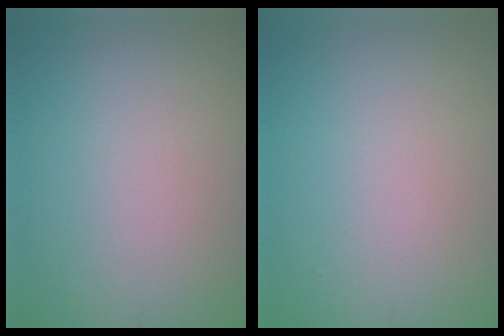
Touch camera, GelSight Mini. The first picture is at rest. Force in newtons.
{"total": 0.0}